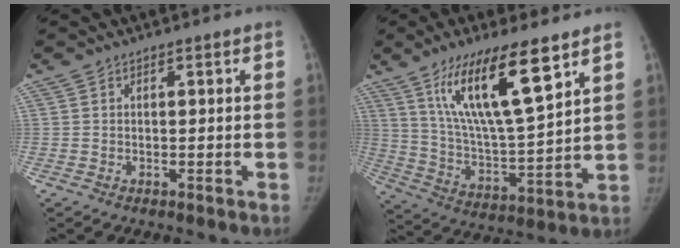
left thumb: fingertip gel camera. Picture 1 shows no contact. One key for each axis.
{"total": 18.1, "fx": 10.1, "fy": 3.8, "fz": 14.5, "tx": -0.252, "ty": -0.049, "tz": 0.192}